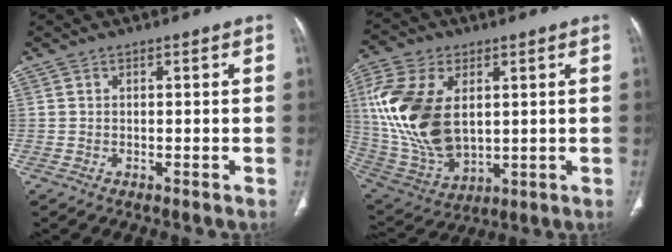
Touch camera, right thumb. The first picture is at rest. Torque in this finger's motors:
{"motor_torque": [-1.48, 2.60, 1.76, 1.01, 0.74]}